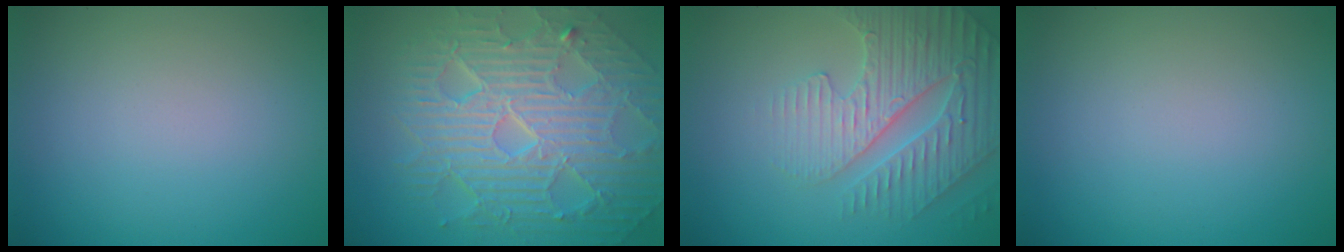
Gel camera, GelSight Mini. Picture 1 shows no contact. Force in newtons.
{"total": 10.5, "press": 6.8, "slide": 8.0}
{"total": 4.4, "press": 4.3, "slide": 0.5}
{"total": 0.0}